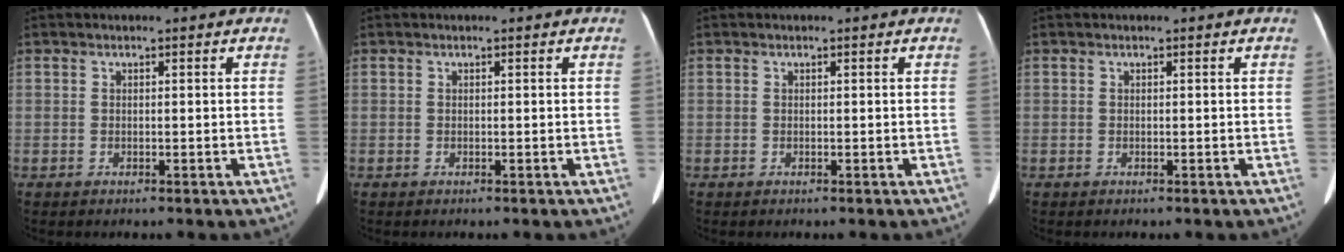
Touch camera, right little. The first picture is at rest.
{"total": 0.0}
{"total": 0.0}
{"total": 0.0}